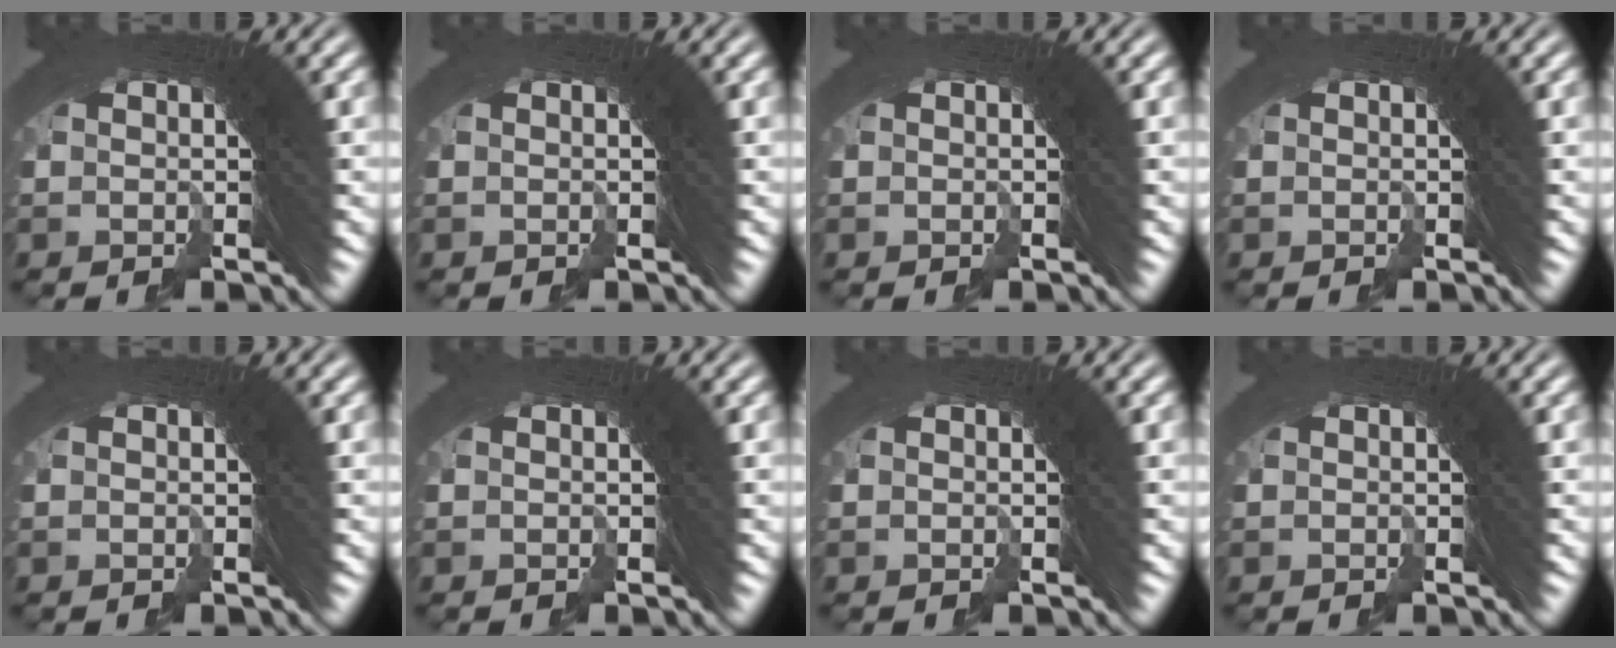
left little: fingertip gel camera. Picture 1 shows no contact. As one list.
[{"total": 0.0}, {"total": 0.0}, {"total": 0.0}, {"total": 0.0}, {"total": 0.0}, {"total": 0.0}, {"total": 0.0}]